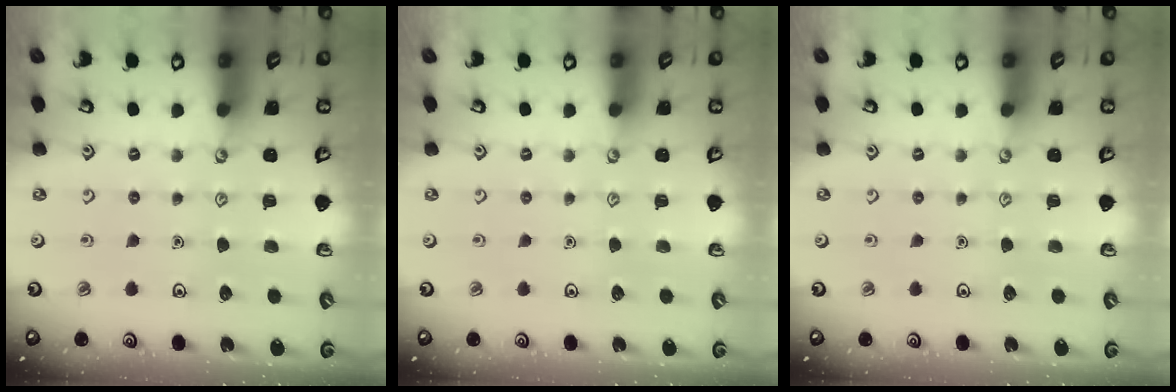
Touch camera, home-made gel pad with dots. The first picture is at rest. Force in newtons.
{"total": 0.0}
{"total": 0.0}